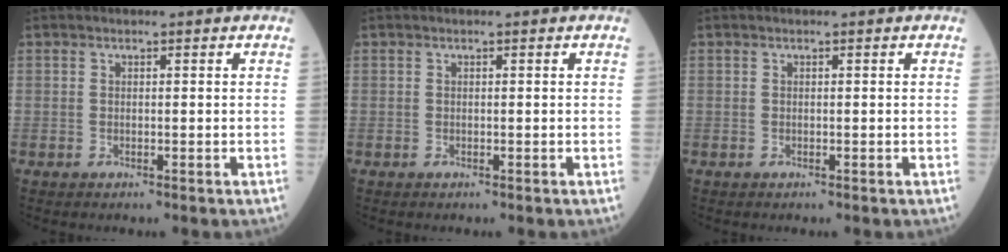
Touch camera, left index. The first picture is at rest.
{"total": 0.0}
{"total": 0.0}